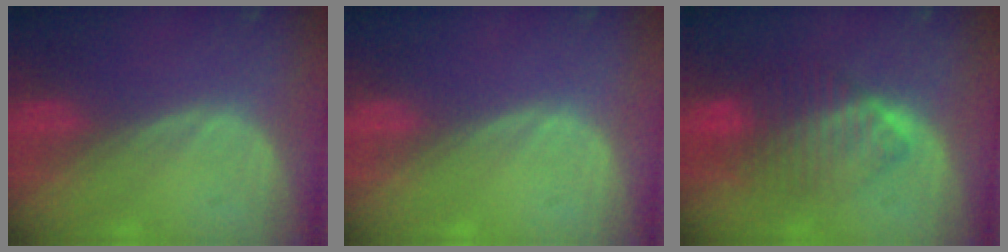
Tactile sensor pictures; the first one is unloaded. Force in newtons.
{"total": 0.0}
{"total": 7.7, "press": 7.5, "slide": 2.0}